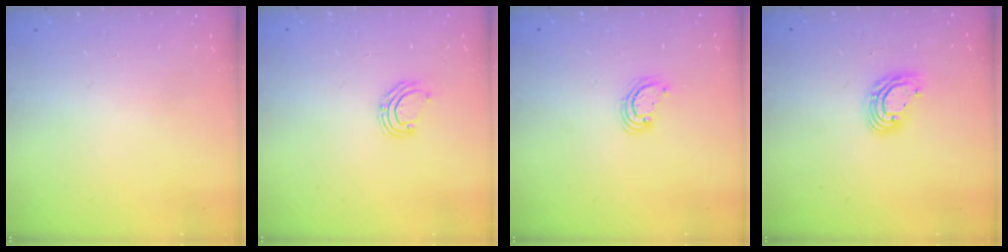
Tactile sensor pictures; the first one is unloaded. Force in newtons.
{"total": 6.0, "press": 5.9, "slide": 1.1}
{"total": 3.7, "press": 3.7, "slide": 0.4}
{"total": 8.7, "press": 8.6, "slide": 1.4}